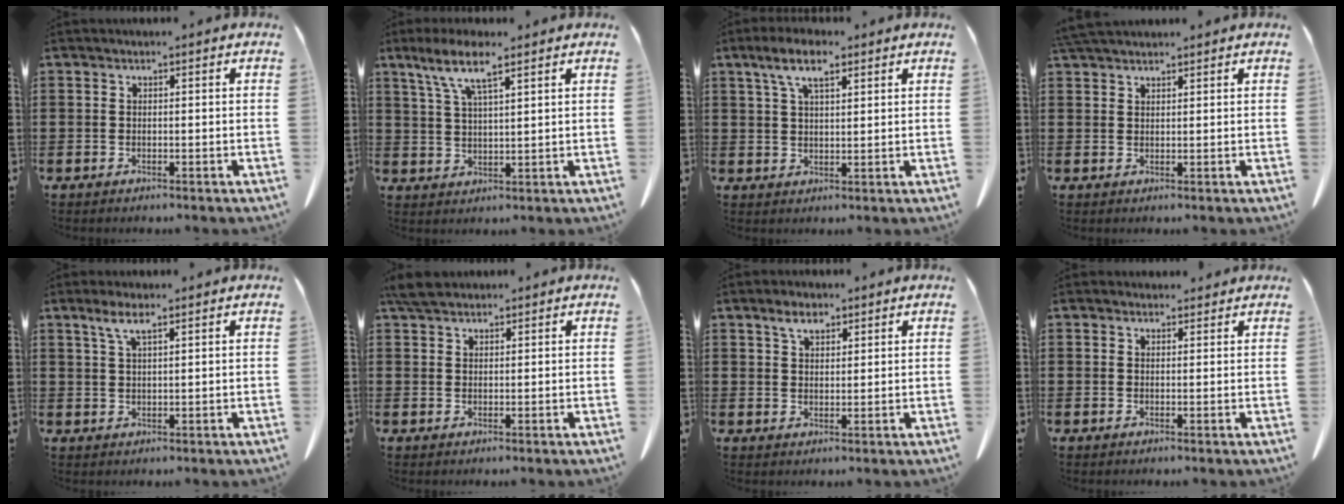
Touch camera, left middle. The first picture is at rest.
{"total": 6.5, "force": [4.3, 1.1, 4.8], "torque": [-0.105, -0.003, 0.075]}
{"total": 6.3, "force": [3.8, 2.0, 4.6], "torque": [-0.098, 0.006, 0.067]}
{"total": 2.8, "force": [2.5, 0.5, 1.0], "torque": [-0.026, 0.000, 0.049]}
{"total": 3.6, "force": [2.2, 0.6, 2.8], "torque": [-0.059, 0.003, 0.039]}
{"total": 3.5, "force": [2.8, 1.2, 1.5], "torque": [-0.038, 0.003, 0.055]}
{"total": 3.5, "force": [2.4, 1.6, 2.0], "torque": [-0.036, 0.002, 0.043]}
{"total": 1.6, "force": [1.5, 0.6, 0.2], "torque": [0.001, -0.001, 0.028]}